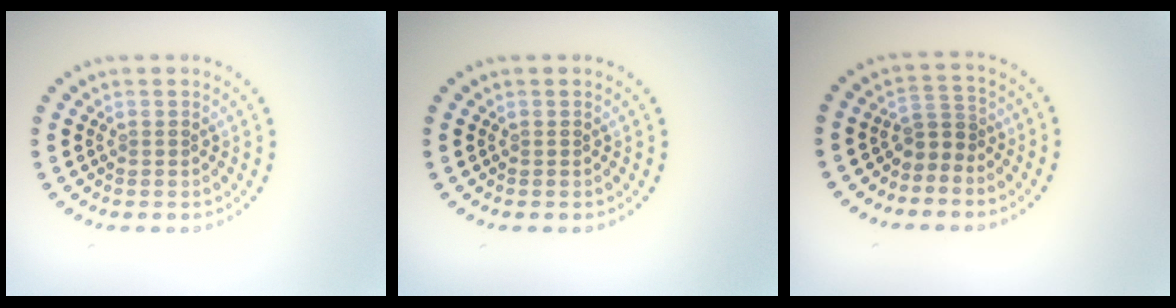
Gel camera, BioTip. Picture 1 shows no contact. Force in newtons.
{"total": 0.0}
{"total": 1.9, "press": 1.4, "slide": 1.4}